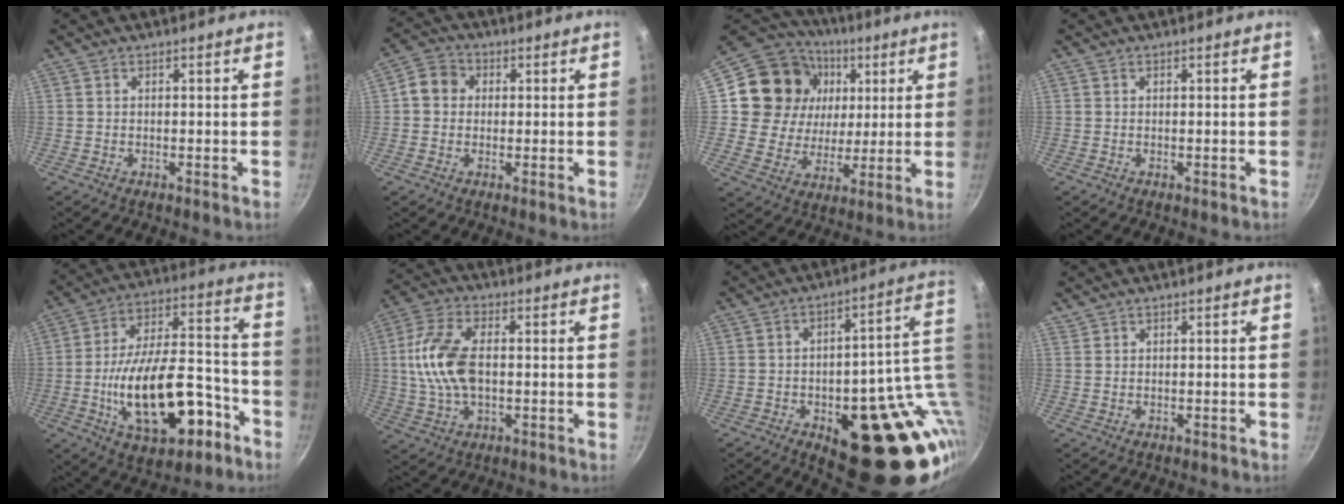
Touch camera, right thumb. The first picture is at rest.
{"total": 5.6, "force": [0.6, 5.0, 2.5], "torque": [-0.022, 0.012, -0.006]}
{"total": 19.3, "force": [5.2, 16.5, 8.5], "torque": [-0.135, 0.003, 0.087]}
{"total": 0.0}
{"total": 23.2, "force": [-8.3, 11.3, 18.4], "torque": [-0.273, 0.069, -0.114]}
{"total": 12.3, "force": [0.3, 6.9, 10.2], "torque": [-0.202, 0.019, -0.001]}
{"total": 25.4, "force": [-3.6, 12.7, 21.7], "torque": [-0.194, 0.006, -0.030]}
{"total": 0.6, "force": [0.5, 0.3, 0.1], "torque": [0.003, 0.003, 0.012]}